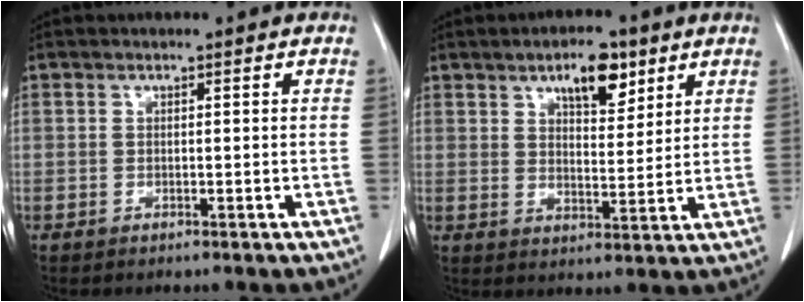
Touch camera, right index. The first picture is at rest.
{"total": 8.4, "force": [4.8, 3.5, 5.9], "torque": [-0.098, 0.004, 0.082]}